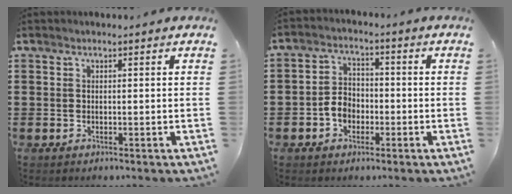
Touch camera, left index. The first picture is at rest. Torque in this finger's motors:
{"motor_torque": [1.05, 0.50, 0.28, 0.09]}